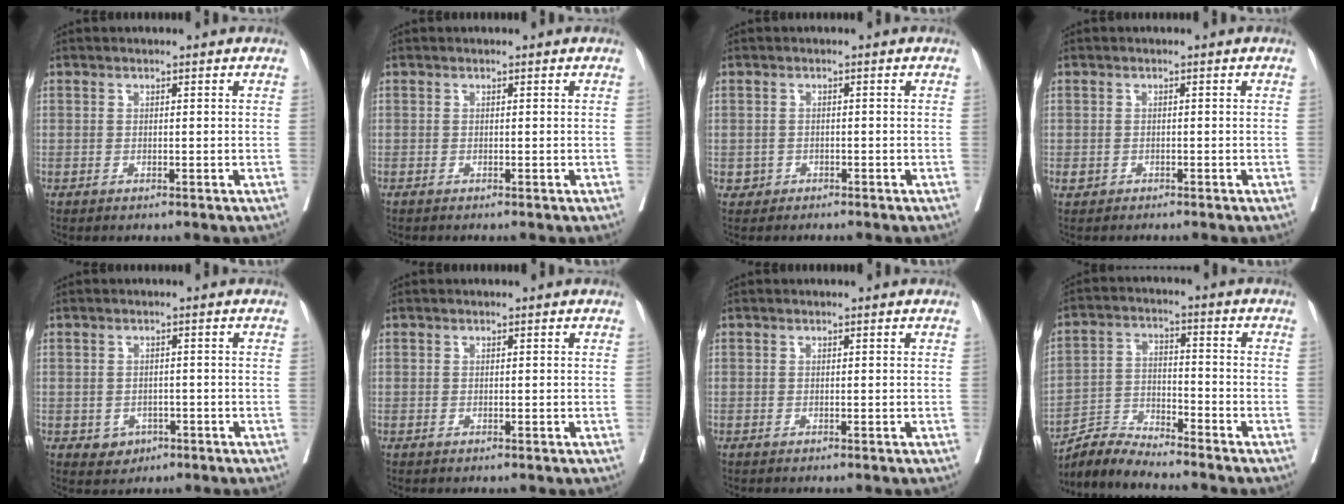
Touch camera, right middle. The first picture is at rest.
{"total": 0.0}
{"total": 1.2, "force": [-0.7, 1.0, 0.1], "torque": [-0.002, 0.005, -0.010]}
{"total": 1.0, "force": [-0.5, 0.7, 0.4], "torque": [-0.009, 0.002, -0.007]}
{"total": 2.8, "force": [-1.2, 2.3, 1.0], "torque": [-0.008, 0.005, -0.009]}
{"total": 0.0}
{"total": 0.0}
{"total": 6.4, "force": [-6.4, 0.1, 0.4], "torque": [-0.012, 0.001, -0.121]}